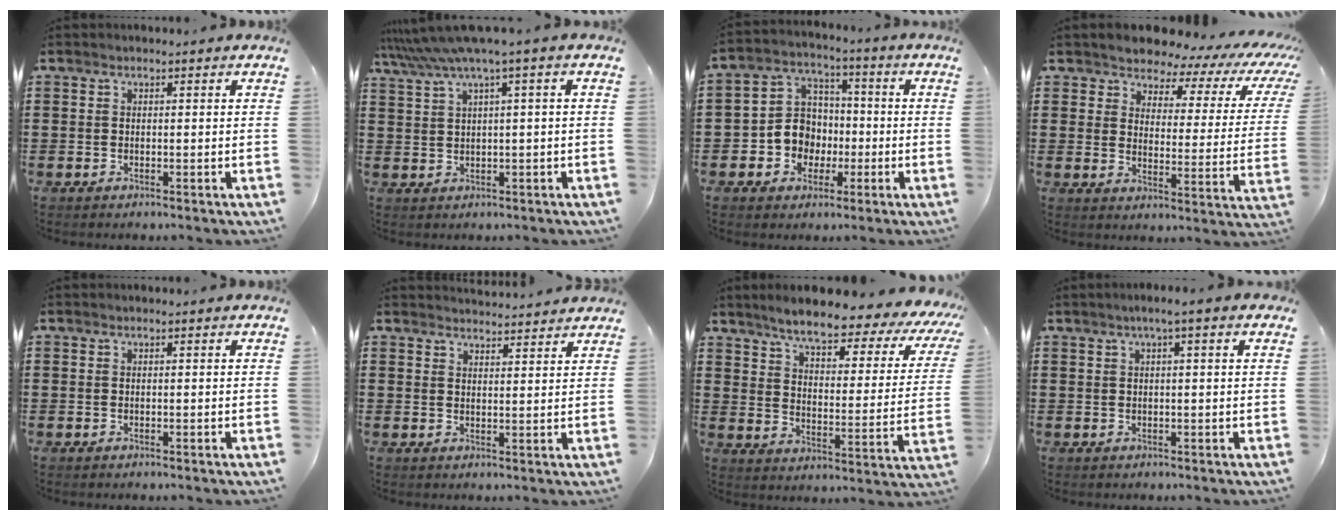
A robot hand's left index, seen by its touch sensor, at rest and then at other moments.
{"total": 4.8, "force": [2.0, -0.2, 4.3], "torque": [-0.096, -0.018, 0.032]}
{"total": 7.5, "force": [-1.6, 7.0, 2.3], "torque": [-0.083, 0.010, -0.032]}
{"total": 5.0, "force": [4.6, 1.8, 1.0], "torque": [-0.044, -0.033, 0.074]}
{"total": 0.0}
{"total": 2.7, "force": [2.7, 0.0, -0.1], "torque": [-0.006, -0.012, 0.052]}
{"total": 6.3, "force": [5.3, 0.5, 3.4], "torque": [-0.083, -0.037, 0.081]}
{"total": 1.9, "force": [0.7, -0.1, 1.8], "torque": [-0.034, 0.001, 0.011]}